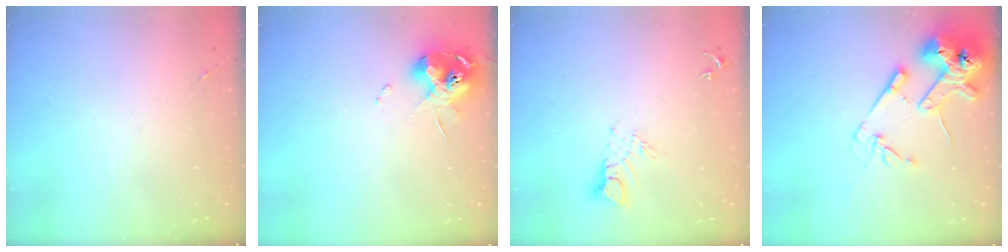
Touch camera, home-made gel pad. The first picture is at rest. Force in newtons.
{"total": 11.0, "press": 10.9, "slide": 1.3}
{"total": 6.7, "press": 6.7, "slide": 0.6}
{"total": 16.8, "press": 16.7, "slide": 1.9}